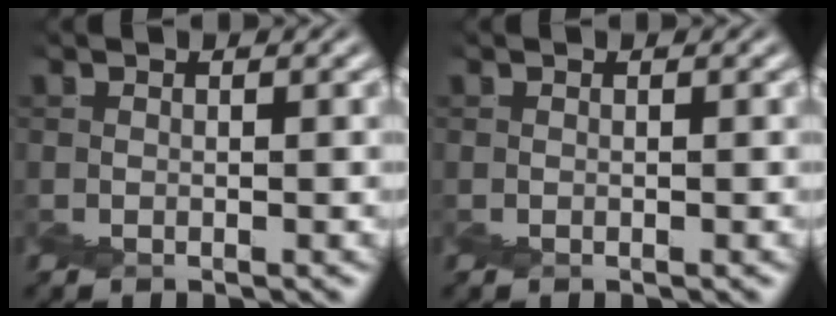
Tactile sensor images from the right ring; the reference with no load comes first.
{"total": 0.0}